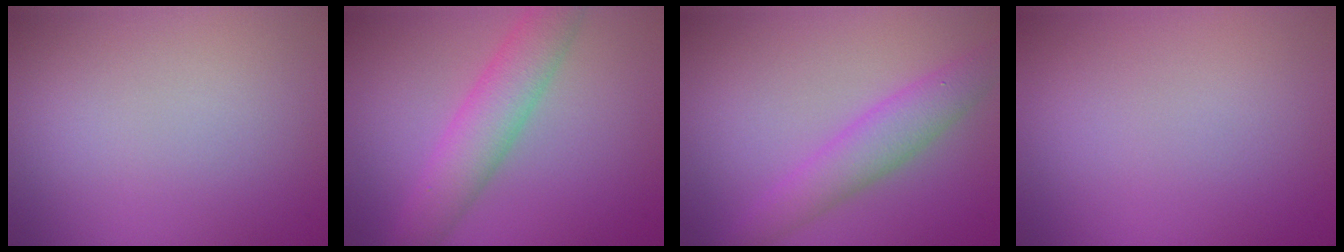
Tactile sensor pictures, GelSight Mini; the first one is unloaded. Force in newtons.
{"total": 4.8, "press": 4.8, "slide": 0.3}
{"total": 3.4, "press": 3.4, "slide": 0.2}
{"total": 0.0}